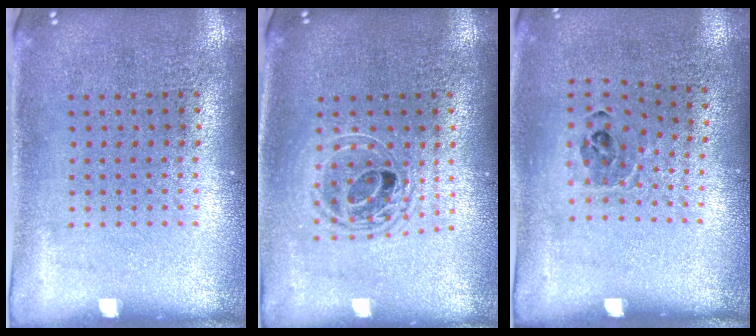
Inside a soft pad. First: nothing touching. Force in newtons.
{"total": 1.7, "press": 1.4, "slide": 1.0}
{"total": 0.9, "press": 0.8, "slide": 0.5}